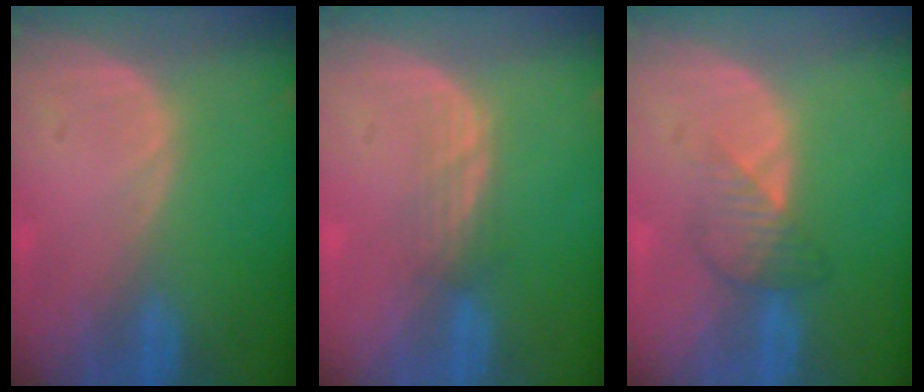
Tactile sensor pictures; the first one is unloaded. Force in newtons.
{"total": 2.5, "press": 2.3, "slide": 0.9}
{"total": 3.3, "press": 3.3, "slide": 0.2}